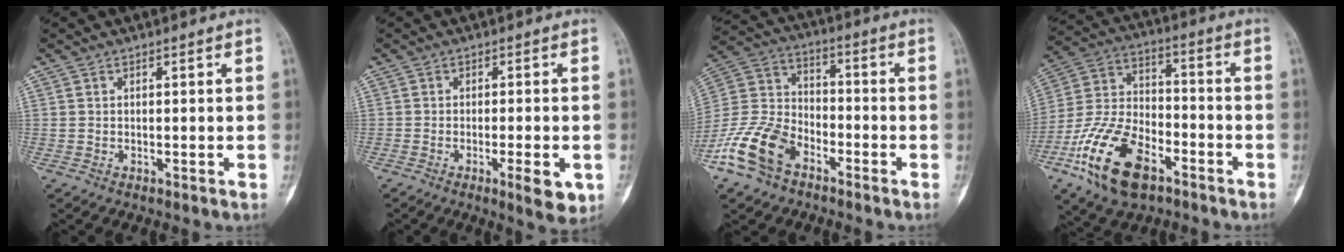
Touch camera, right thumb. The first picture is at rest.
{"total": 6.2, "force": [-2.2, 1.5, 5.6], "torque": [-0.070, -0.005, -0.027]}
{"total": 14.0, "force": [-8.2, 8.5, 7.6], "torque": [-0.151, 0.048, -0.166]}
{"total": 18.2, "force": [-9.4, 9.5, 12.3], "torque": [-0.232, 0.046, -0.176]}